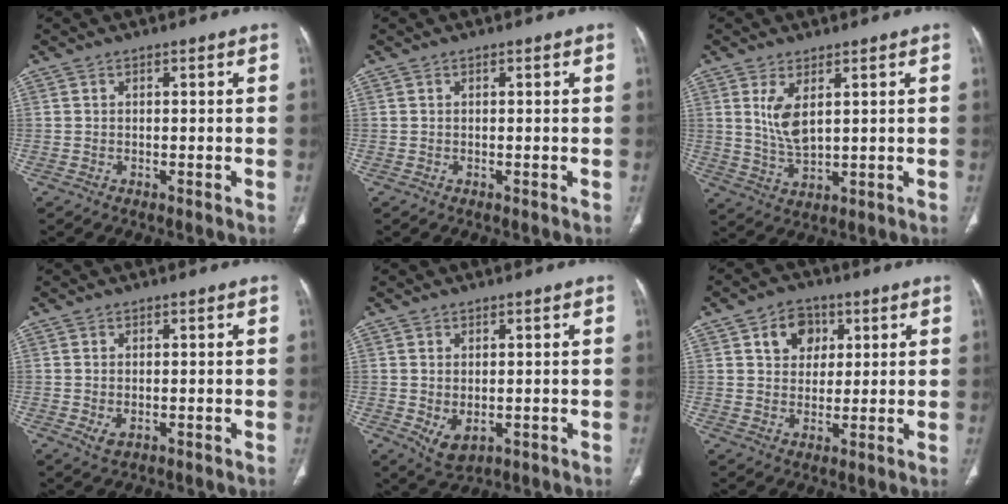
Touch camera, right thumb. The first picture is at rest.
{"total": 0.0}
{"total": 6.3, "force": [2.3, 2.7, 5.3], "torque": [-0.102, -0.019, 0.060]}
{"total": 2.1, "force": [-0.3, 1.3, 1.6], "torque": [-0.033, -0.003, 0.000]}
{"total": 4.5, "force": [-0.7, 2.8, 3.5], "torque": [-0.058, -0.008, 0.005]}
{"total": 7.5, "force": [2.9, 5.9, 3.6], "torque": [-0.021, -0.007, 0.045]}